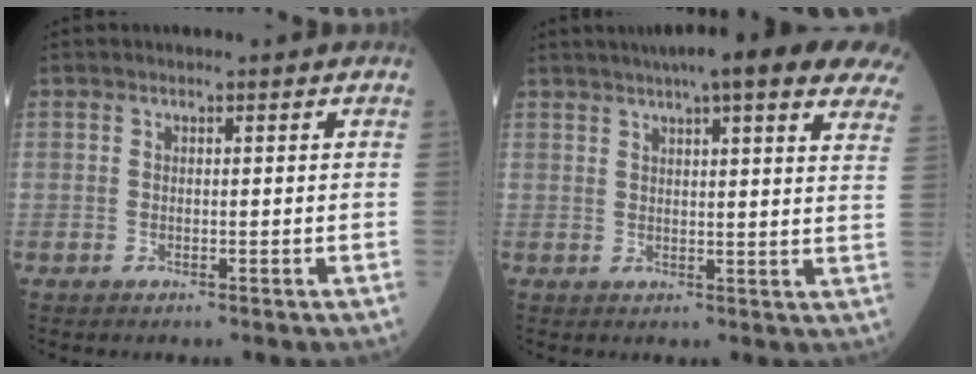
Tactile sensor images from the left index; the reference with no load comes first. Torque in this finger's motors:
{"motor_torque": [1.06, -1.08, 0.42, 0.07]}